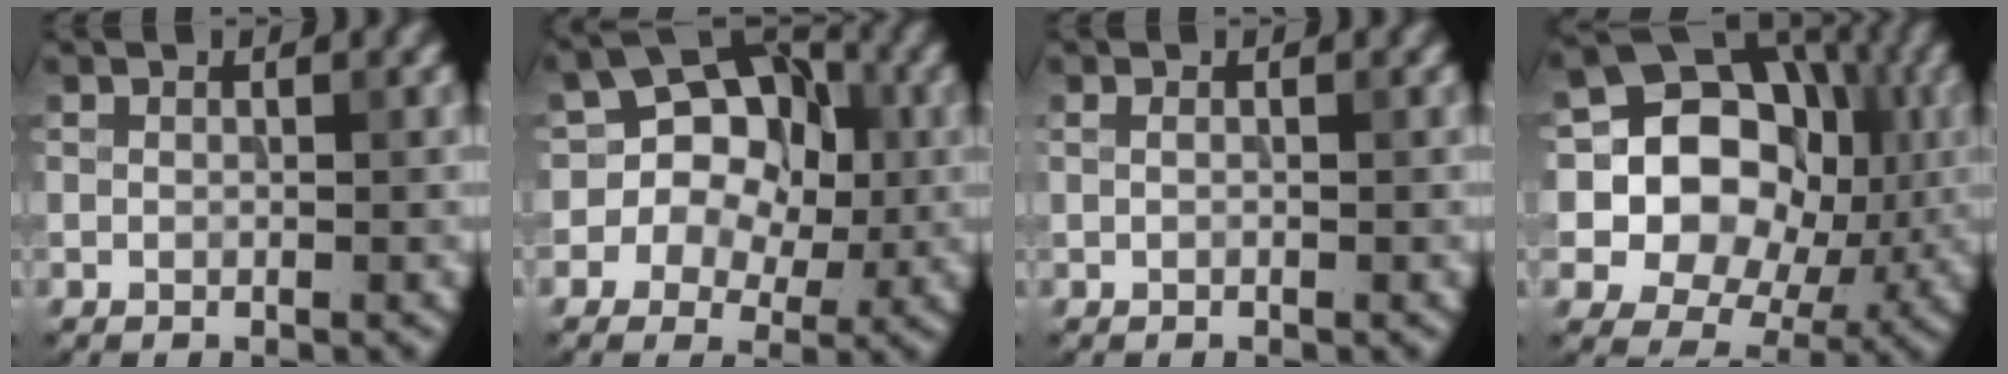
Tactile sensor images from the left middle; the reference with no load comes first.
{"total": 9.2, "force": [0.9, 7.4, 5.3], "torque": [-0.049, 0.039, -0.024]}
{"total": 0.5, "force": [0.1, 0.1, 0.5], "torque": [-0.011, -0.005, -0.001]}
{"total": 12.8, "force": [0.8, 10.9, 6.5], "torque": [-0.106, 0.019, -0.005]}